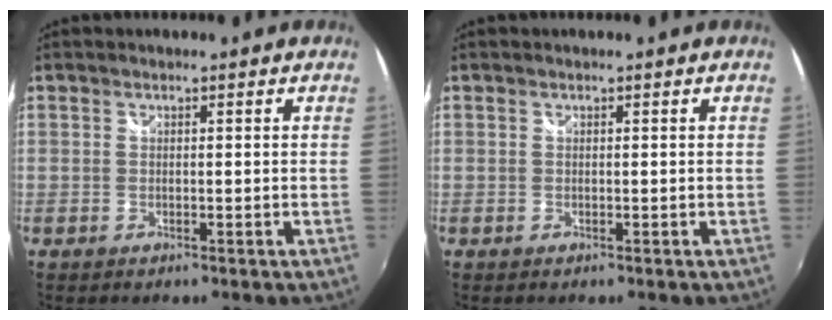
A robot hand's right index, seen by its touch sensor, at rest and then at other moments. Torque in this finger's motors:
{"motor_torque": [-0.11, 0.13, 0.00, 0.00]}